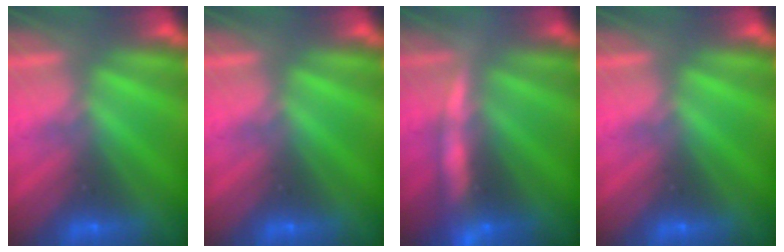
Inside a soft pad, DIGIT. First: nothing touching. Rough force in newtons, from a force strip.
{"total": 0.0}
{"total": 8.9}
{"total": 0.0}